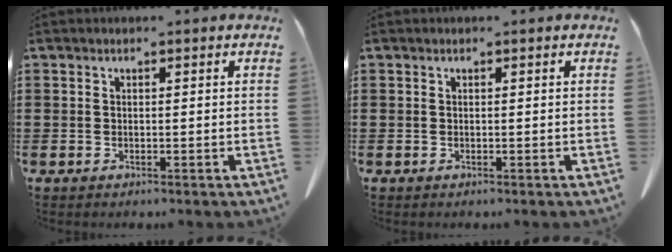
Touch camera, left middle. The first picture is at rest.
{"total": 0.0}